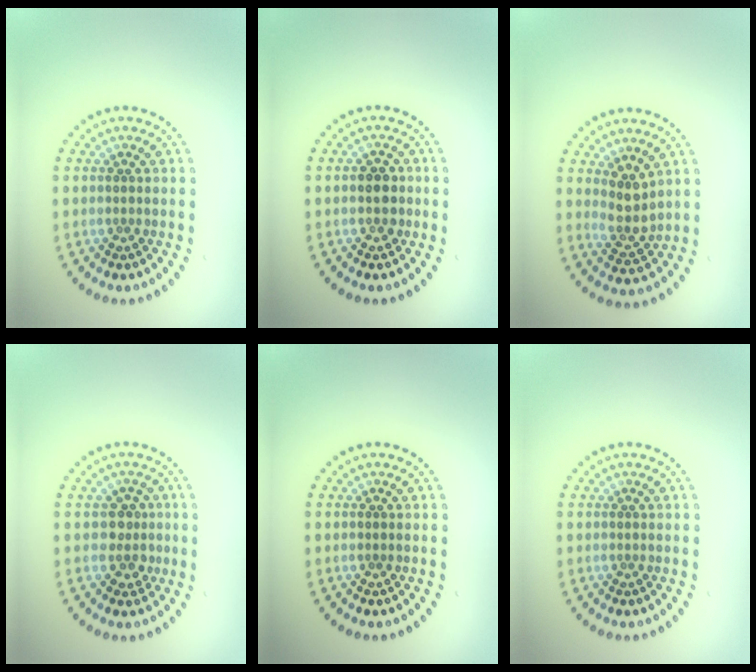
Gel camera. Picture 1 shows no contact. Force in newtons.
{"total": 1.8, "press": 1.8, "slide": 0.4}
{"total": 2.7, "press": 2.2, "slide": 1.5}
{"total": 2.0, "press": 1.8, "slide": 1.0}
{"total": 0.0}
{"total": 0.0}